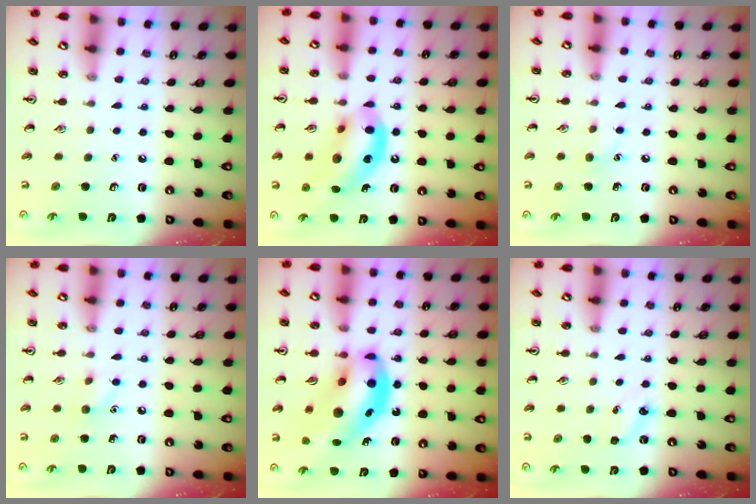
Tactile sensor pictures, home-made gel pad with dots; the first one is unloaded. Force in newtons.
{"total": 14.4, "press": 13.9, "slide": 3.5}
{"total": 5.0, "press": 4.7, "slide": 1.6}
{"total": 5.8, "press": 5.6, "slide": 1.7}
{"total": 18.2, "press": 17.8, "slide": 4.1}
{"total": 3.5, "press": 3.4, "slide": 1.1}